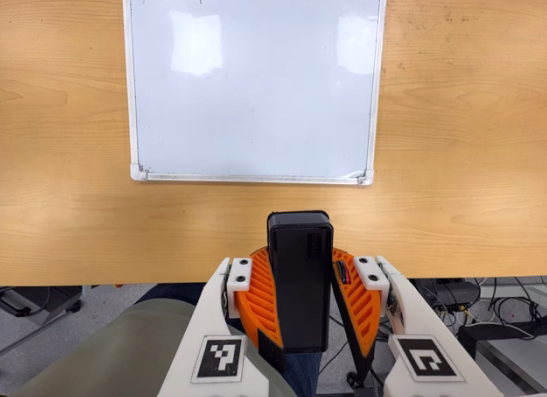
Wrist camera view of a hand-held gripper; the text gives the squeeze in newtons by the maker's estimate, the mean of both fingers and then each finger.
{"total": 10.2, "left": 10.2, "right": 10.2}